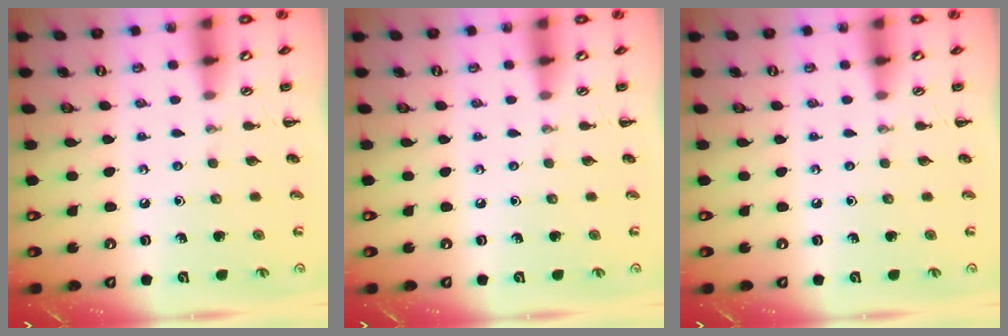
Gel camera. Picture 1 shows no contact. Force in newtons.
{"total": 0.0}
{"total": 0.0}